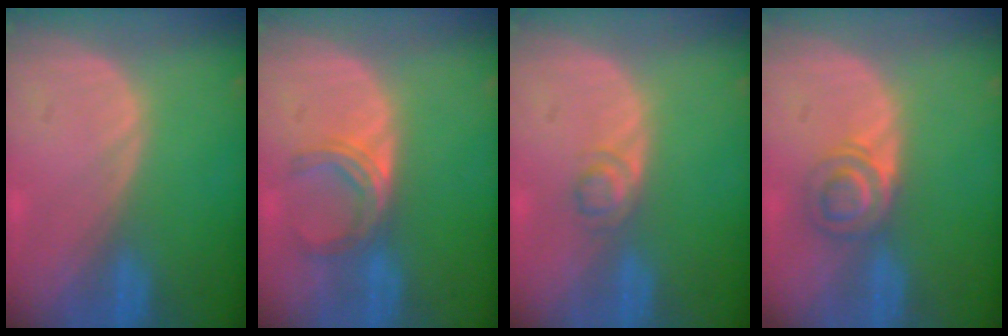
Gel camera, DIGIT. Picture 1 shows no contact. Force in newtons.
{"total": 5.1, "press": 4.5, "slide": 2.4}
{"total": 2.2, "press": 2.2, "slide": 0.2}
{"total": 4.4, "press": 4.3, "slide": 0.9}